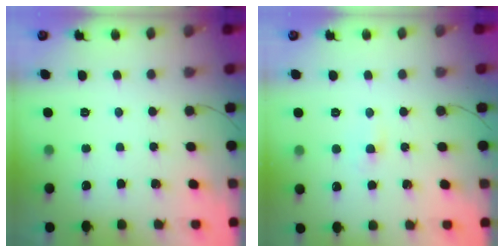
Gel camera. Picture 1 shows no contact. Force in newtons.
{"total": 1.8, "press": 1.6, "slide": 0.8}